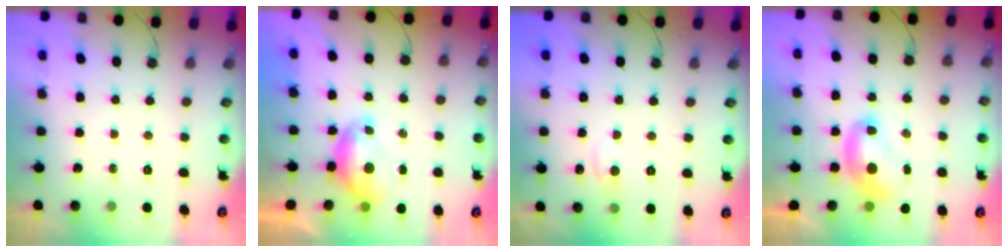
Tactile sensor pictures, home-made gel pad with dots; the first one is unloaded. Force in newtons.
{"total": 0.6, "press": 0.3, "slide": 0.5}
{"total": 0.8, "press": 0.2, "slide": 0.7}
{"total": 2.3, "press": 2.3, "slide": 0.2}